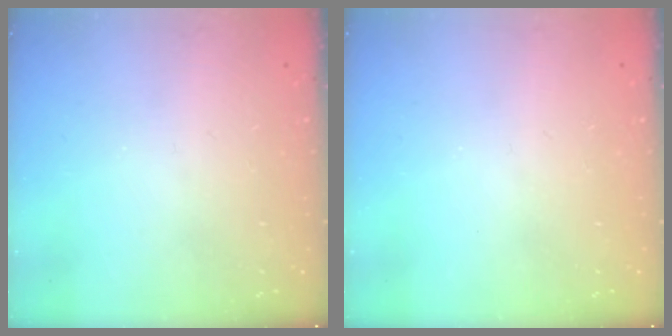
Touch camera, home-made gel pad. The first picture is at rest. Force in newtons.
{"total": 0.0}